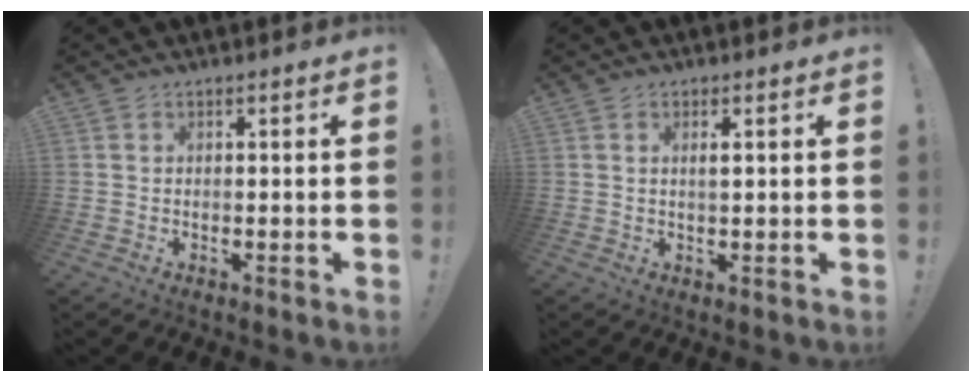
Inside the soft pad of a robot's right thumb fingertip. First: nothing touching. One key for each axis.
{"total": 1.6, "fx": 0.5, "fy": 0.1, "fz": 1.5, "tx": -0.023, "ty": -0.004, "tz": 0.006}